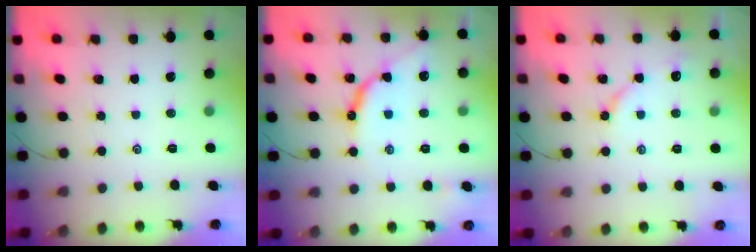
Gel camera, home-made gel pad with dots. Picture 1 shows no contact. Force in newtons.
{"total": 10.0, "press": 10.0, "slide": 0.9}
{"total": 4.6, "press": 4.6, "slide": 0.5}